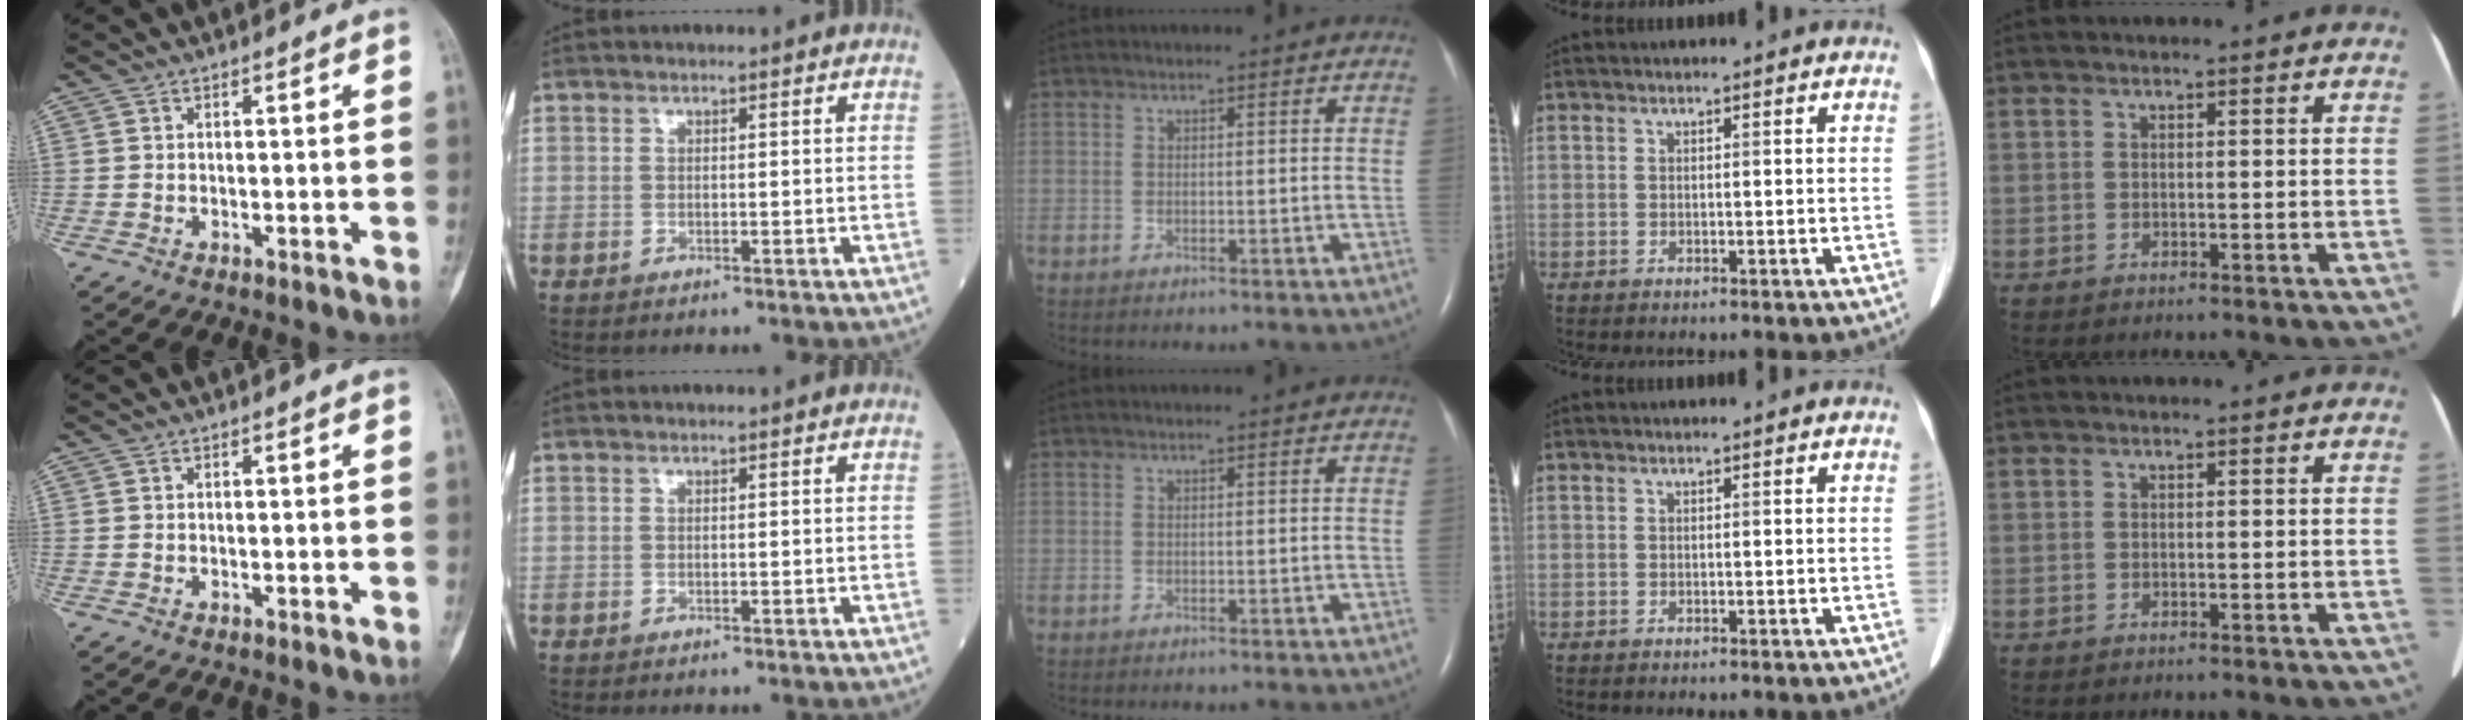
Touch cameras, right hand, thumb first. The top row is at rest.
{}